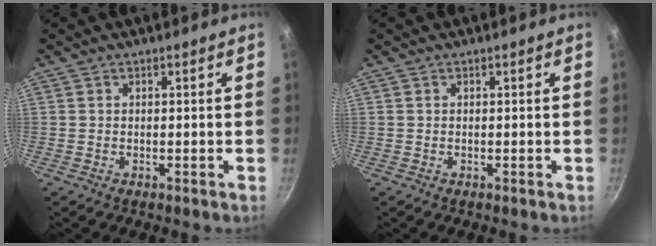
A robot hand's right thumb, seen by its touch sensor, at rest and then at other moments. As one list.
[{"total": 0.0}]